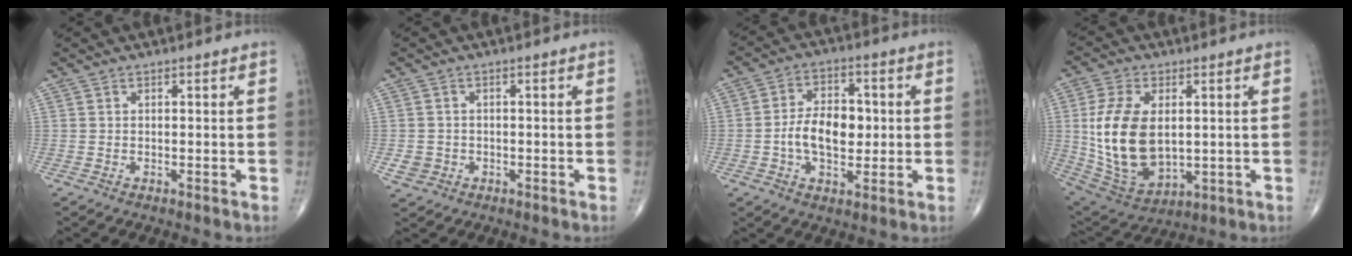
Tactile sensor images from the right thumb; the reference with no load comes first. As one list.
[{"total": 2.8, "force": [-0.8, 2.5, 0.8], "torque": [-0.007, 0.004, -0.010]}, {"total": 10.0, "force": [-0.5, 6.1, 7.9], "torque": [-0.117, 0.013, -0.014]}, {"total": 17.0, "force": [1.2, 10.1, 13.6], "torque": [-0.264, -0.014, 0.041]}]